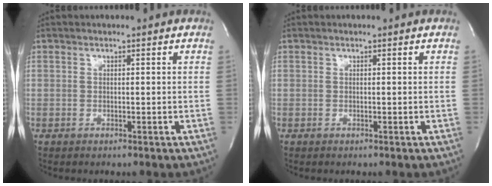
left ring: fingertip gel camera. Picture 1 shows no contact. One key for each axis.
{"total": 0.0}